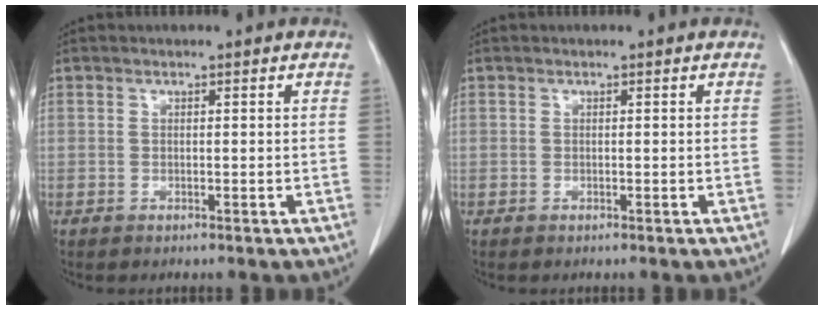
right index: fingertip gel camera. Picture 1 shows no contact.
{"total": 0.0}